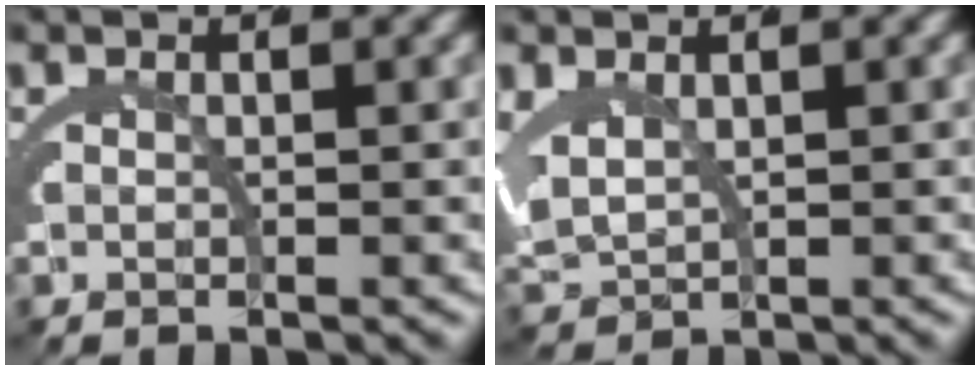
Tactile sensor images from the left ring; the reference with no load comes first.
{"total": 3.6, "force": [0.5, 2.7, 2.3], "torque": [-0.085, -0.025, 0.031]}